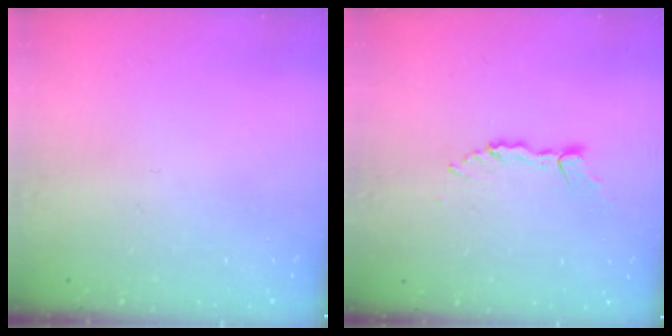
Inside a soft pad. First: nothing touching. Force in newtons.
{"total": 4.7, "press": 4.7, "slide": 0.4}